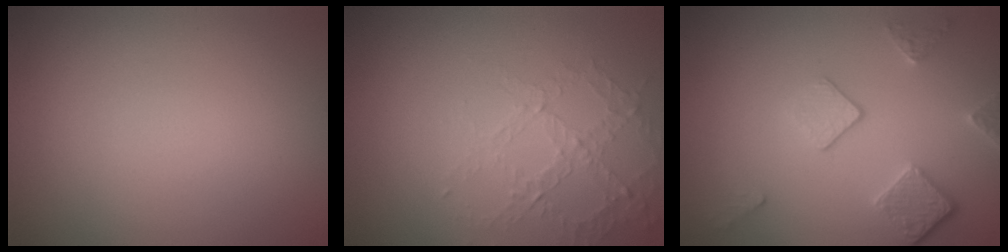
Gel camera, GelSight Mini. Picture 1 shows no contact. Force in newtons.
{"total": 1.6, "press": 1.1, "slide": 1.2}
{"total": 3.6, "press": 2.8, "slide": 2.2}